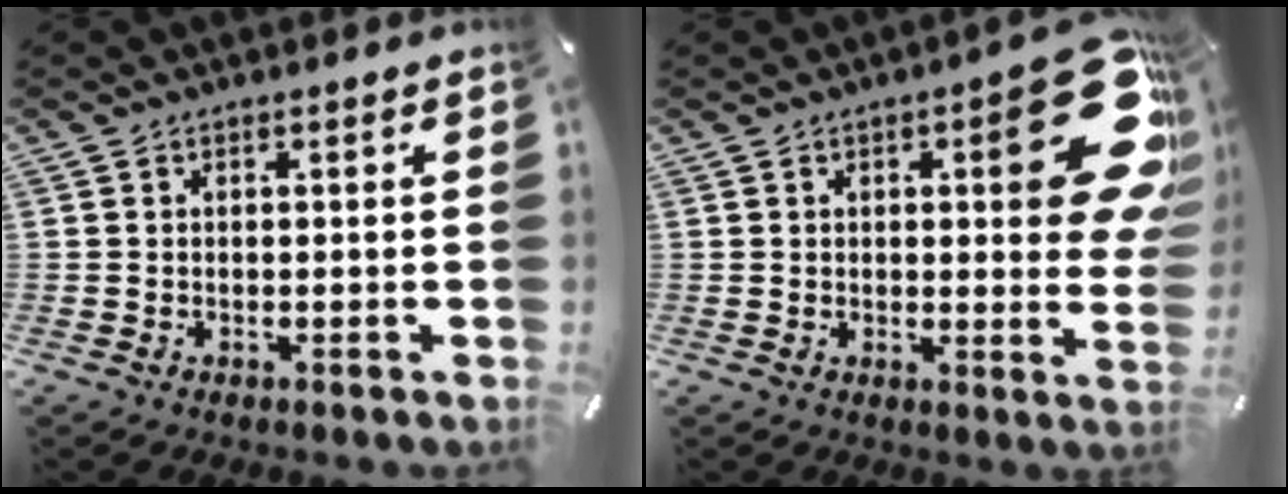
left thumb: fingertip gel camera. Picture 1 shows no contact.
{"total": 22.1, "force": [7.4, 8.2, 19.1], "torque": [-0.217, -0.056, 0.117]}